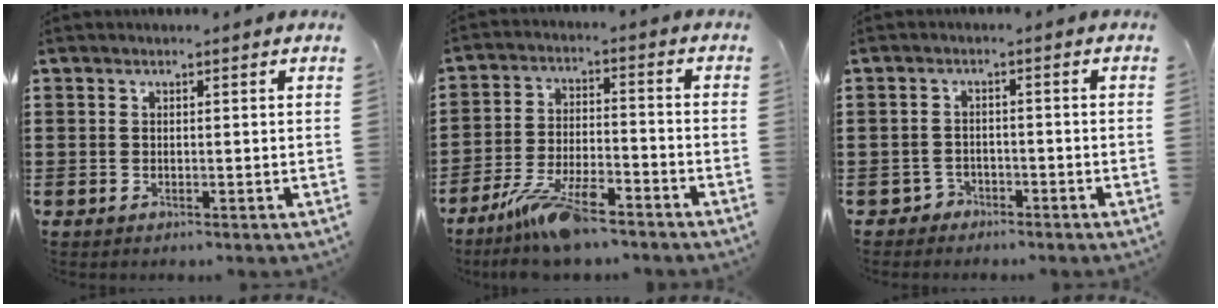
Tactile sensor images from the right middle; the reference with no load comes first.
{"total": 9.5, "force": [-7.1, 2.2, 5.8], "torque": [-0.123, 0.003, -0.136]}
{"total": 2.1, "force": [-1.9, 0.9, 0.0], "torque": [-0.010, -0.001, -0.041]}